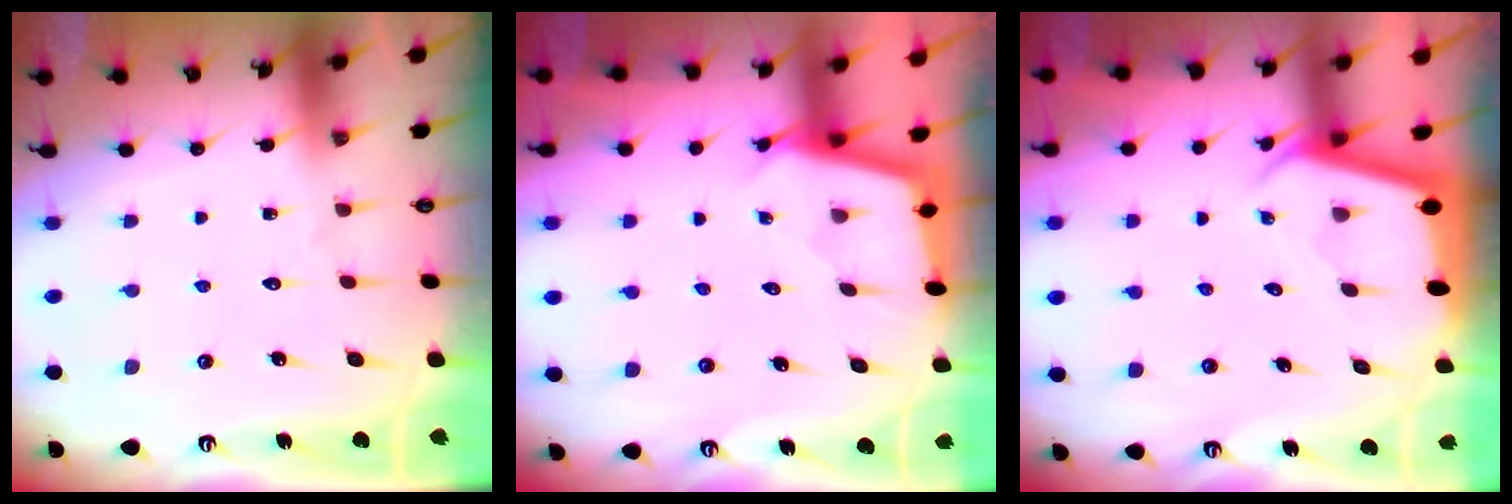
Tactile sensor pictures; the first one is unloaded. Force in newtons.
{"total": 2.3, "press": 2.3, "slide": 0.2}
{"total": 2.2, "press": 2.2, "slide": 0.1}